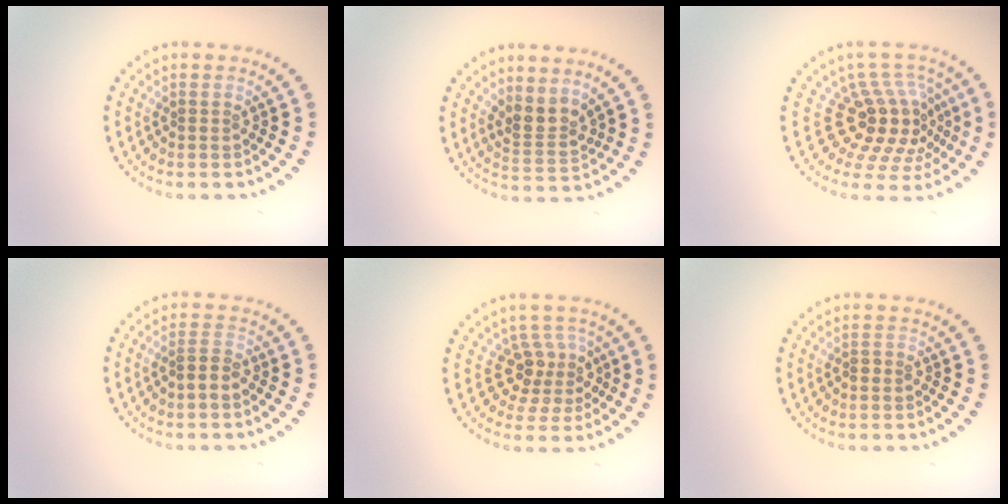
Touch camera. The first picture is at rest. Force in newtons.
{"total": 2.6, "press": 2.0, "slide": 1.7}
{"total": 5.1, "press": 3.8, "slide": 3.4}
{"total": 1.9, "press": 1.8, "slide": 0.7}
{"total": 3.1, "press": 2.3, "slide": 2.1}
{"total": 0.6, "press": 0.2, "slide": 0.6}